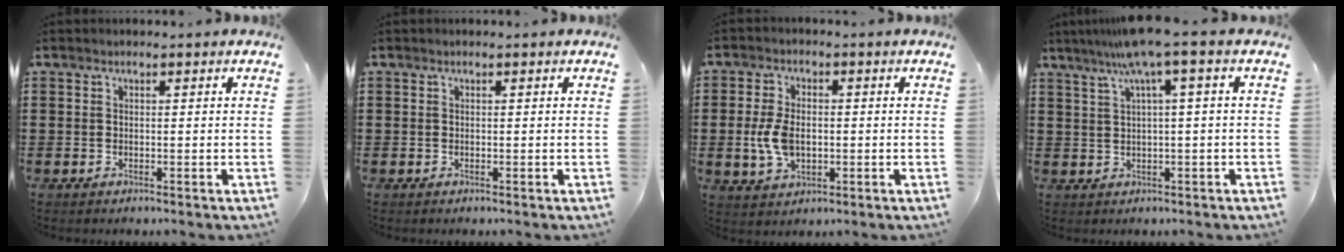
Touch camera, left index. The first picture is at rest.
{"total": 0.0}
{"total": 6.5, "force": [-0.4, 4.0, 5.1], "torque": [-0.122, 0.001, -0.013]}
{"total": 6.8, "force": [3.0, -0.6, 6.1], "torque": [-0.122, -0.005, 0.051]}